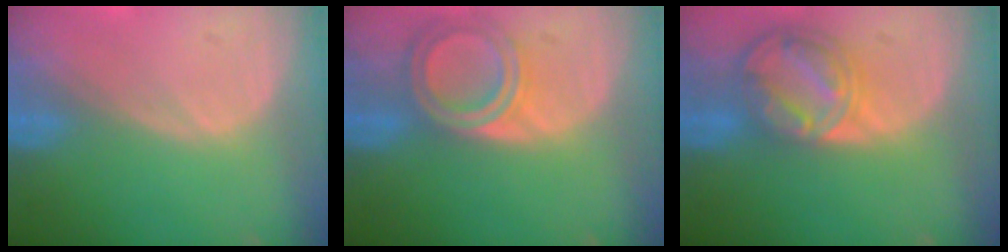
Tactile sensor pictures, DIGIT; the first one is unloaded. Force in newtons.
{"total": 6.3, "press": 5.6, "slide": 2.9}
{"total": 8.7, "press": 7.4, "slide": 4.6}